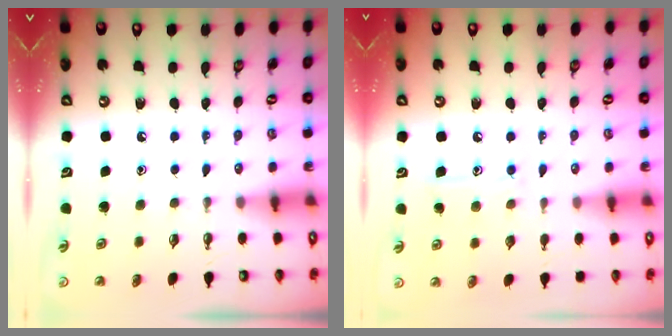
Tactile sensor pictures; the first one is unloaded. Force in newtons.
{"total": 7.6, "press": 7.6, "slide": 0.5}